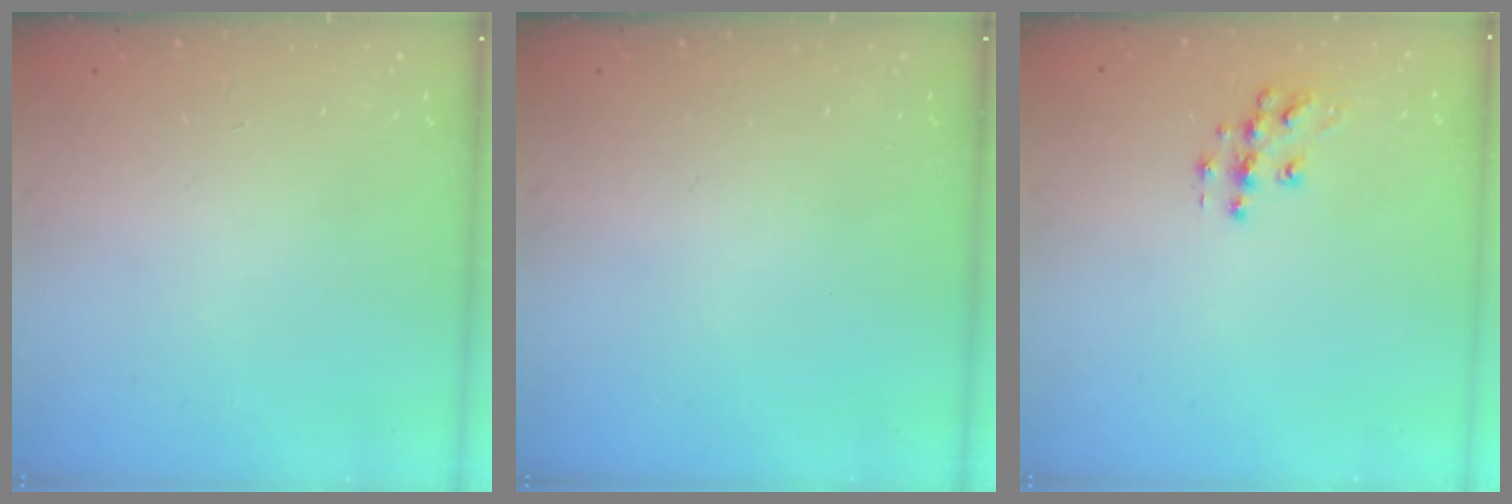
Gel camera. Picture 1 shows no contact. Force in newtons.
{"total": 0.0}
{"total": 8.7, "press": 8.7, "slide": 0.5}